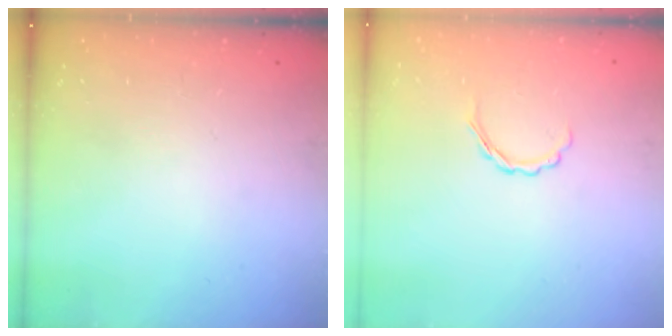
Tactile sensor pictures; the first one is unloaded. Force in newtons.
{"total": 3.1, "press": 3.0, "slide": 0.8}